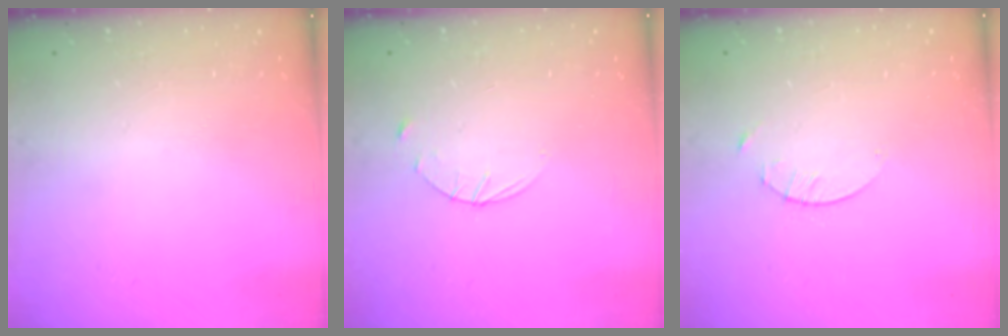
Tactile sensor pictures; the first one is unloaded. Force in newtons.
{"total": 3.6, "press": 3.5, "slide": 0.4}
{"total": 1.7, "press": 1.6, "slide": 0.2}